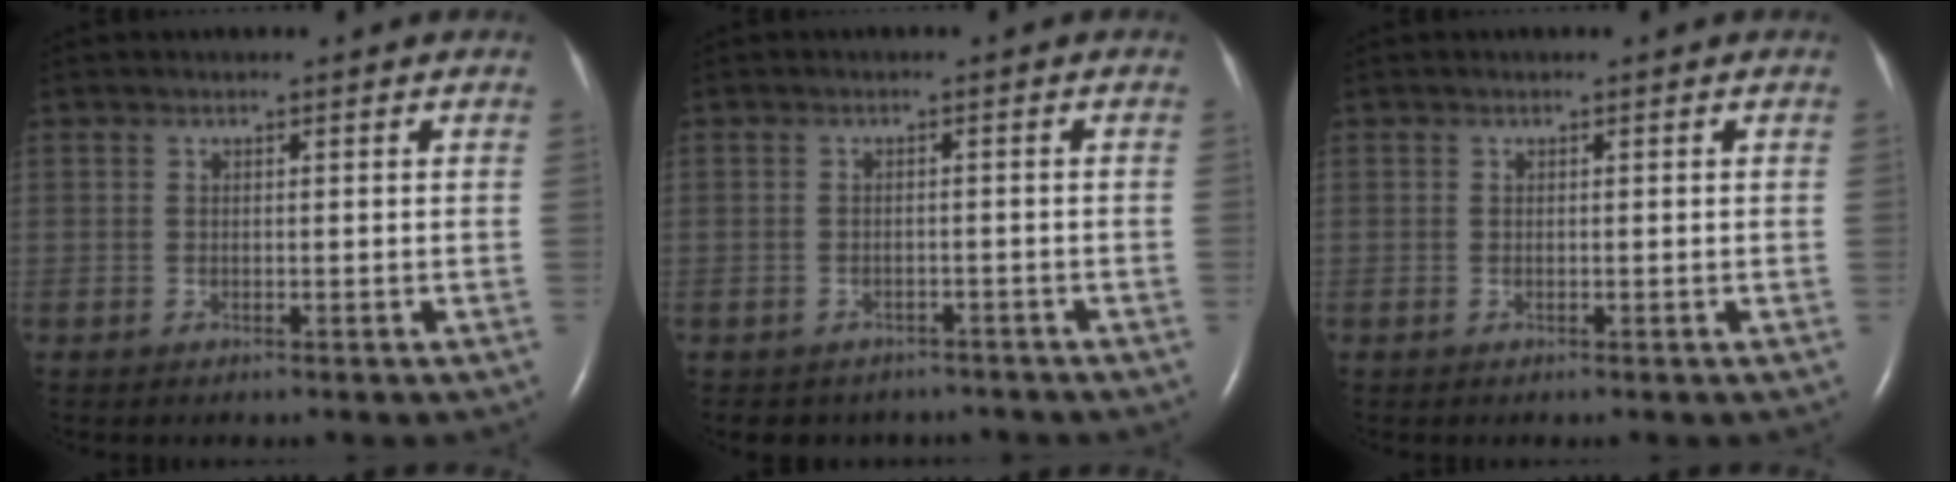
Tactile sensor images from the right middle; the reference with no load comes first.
{"total": 5.3, "force": [-4.6, 2.7, 0.2], "torque": [0.000, 0.009, -0.051]}
{"total": 0.0}